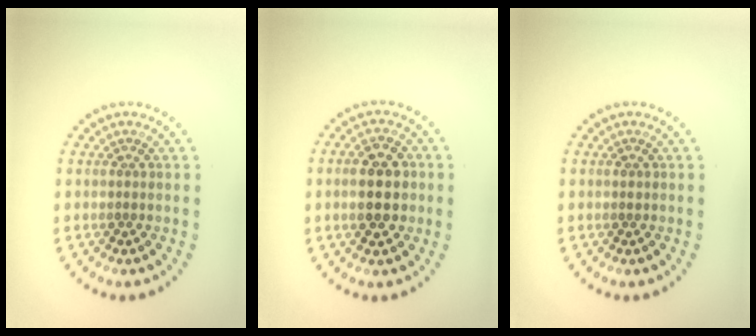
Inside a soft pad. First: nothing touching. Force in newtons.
{"total": 4.7, "press": 4.7, "slide": 0.2}
{"total": 0.5, "press": 0.5, "slide": 0.1}